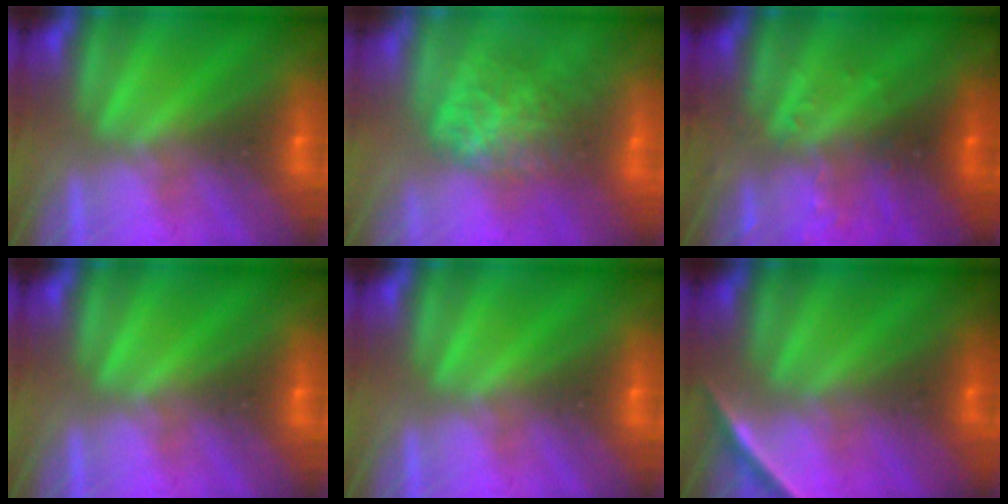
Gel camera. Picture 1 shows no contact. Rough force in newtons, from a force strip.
{"total": 6.9}
{"total": 2.9}
{"total": 0.0}
{"total": 0.0}
{"total": 1.6}